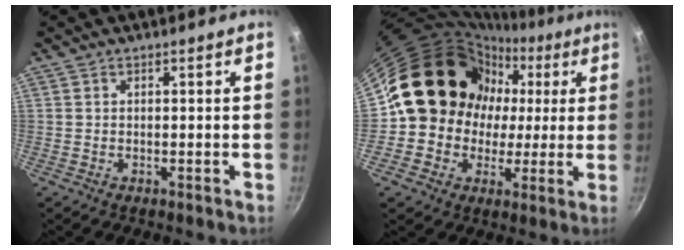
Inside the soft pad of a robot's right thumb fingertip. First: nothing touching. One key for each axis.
{"total": 20.3, "fx": 1.9, "fy": 18.0, "fz": 9.0, "tx": -0.120, "ty": 0.037, "tz": 0.030}